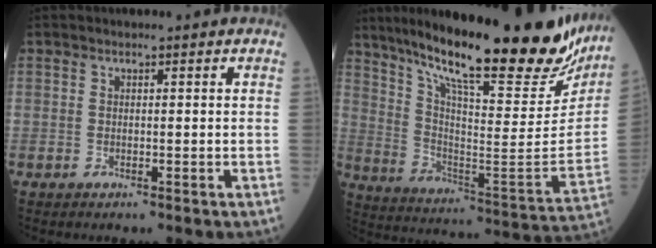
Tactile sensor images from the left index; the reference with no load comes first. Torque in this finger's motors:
{"motor_torque": [0.41, -0.58, 0.96, 0.21]}